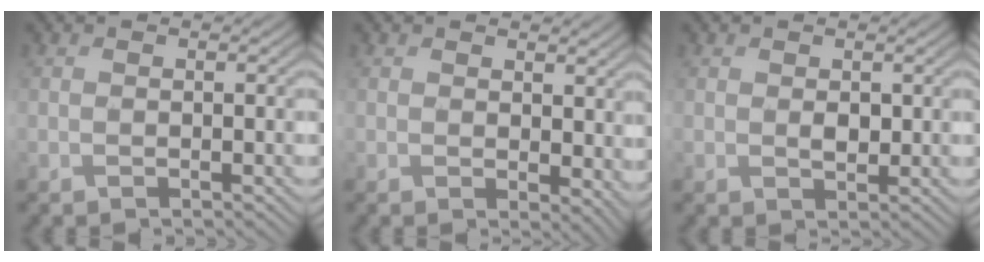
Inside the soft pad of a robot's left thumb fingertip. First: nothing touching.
{"total": 3.8, "force": [1.3, 2.3, 2.8], "torque": [-0.042, -0.009, 0.024]}
{"total": 1.5, "force": [0.5, 1.0, 1.0], "torque": [-0.023, -0.005, 0.010]}